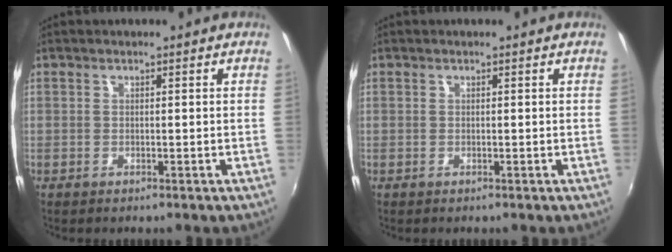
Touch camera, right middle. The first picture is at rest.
{"total": 0.0}